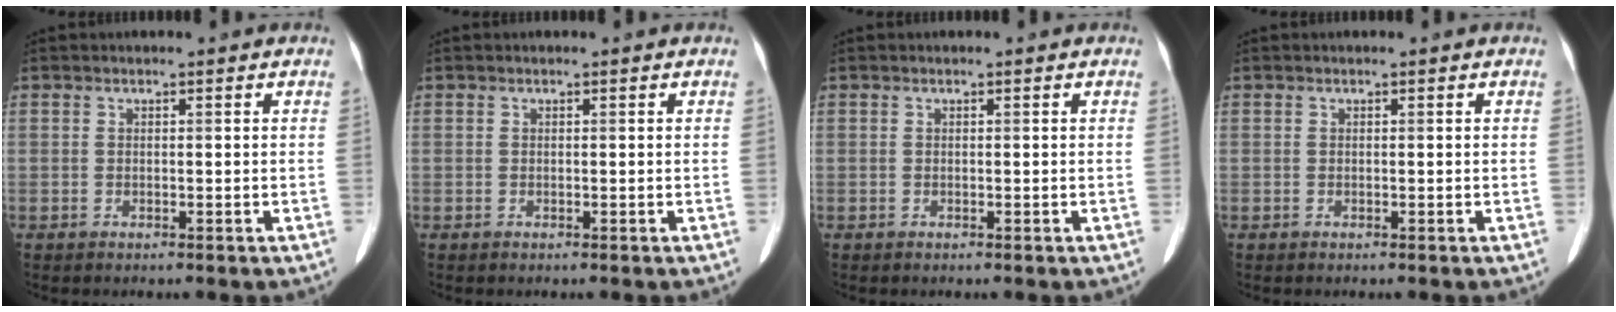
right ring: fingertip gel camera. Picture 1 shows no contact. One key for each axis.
{"total": 0.0}
{"total": 0.0}
{"total": 0.0}